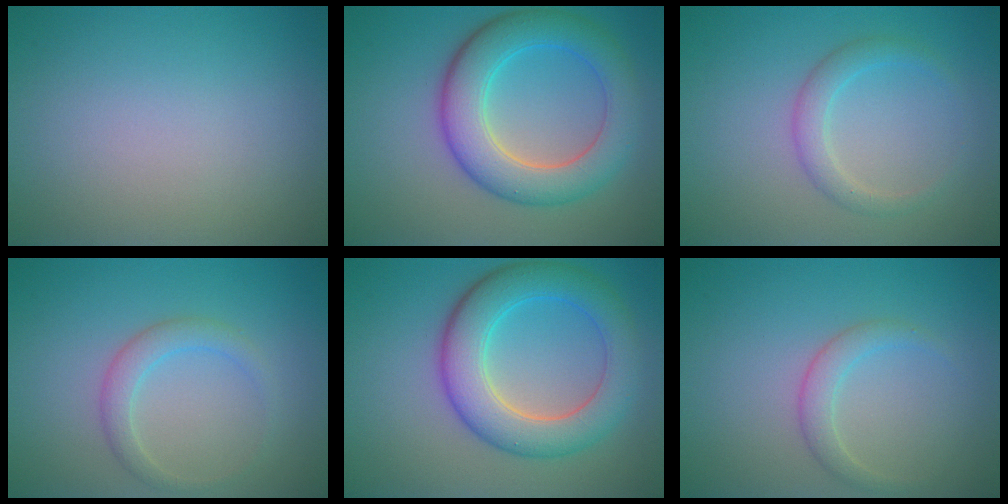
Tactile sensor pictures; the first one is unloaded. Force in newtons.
{"total": 7.0, "press": 7.0, "slide": 0.2}
{"total": 2.2, "press": 2.2, "slide": 0.0}
{"total": 2.1, "press": 2.1, "slide": 0.1}
{"total": 7.0, "press": 7.0, "slide": 0.2}
{"total": 1.9, "press": 1.9, "slide": 0.1}